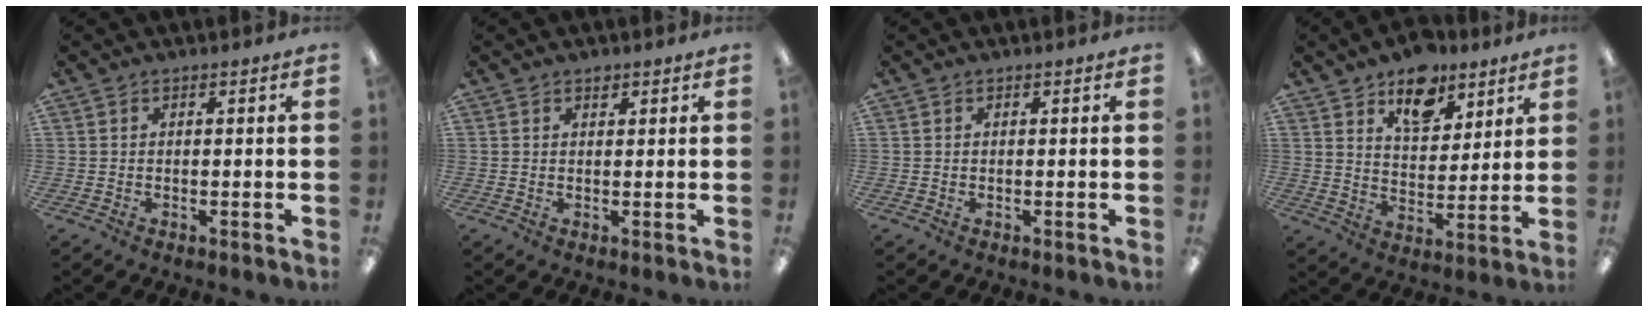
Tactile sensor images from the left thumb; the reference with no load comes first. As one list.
[{"total": 1.3, "force": [1.0, 0.7, 0.4], "torque": [-0.001, -0.002, 0.017]}, {"total": 0.0}, {"total": 12.2, "force": [8.6, 6.8, 5.4], "torque": [-0.062, -0.047, 0.151]}]